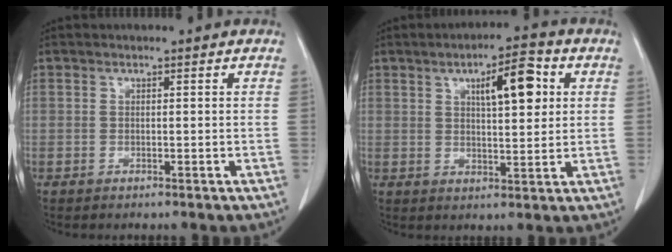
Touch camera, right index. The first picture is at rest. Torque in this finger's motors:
{"motor_torque": [0.25, 0.20, 0.25, 0.08]}